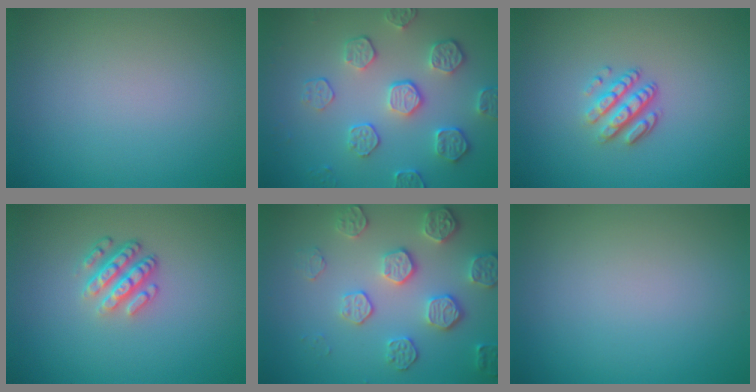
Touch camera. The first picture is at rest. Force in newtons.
{"total": 4.6, "press": 3.9, "slide": 2.5}
{"total": 3.3, "press": 2.4, "slide": 2.2}
{"total": 3.6, "press": 2.6, "slide": 2.5}
{"total": 4.5, "press": 4.3, "slide": 1.5}
{"total": 0.0}